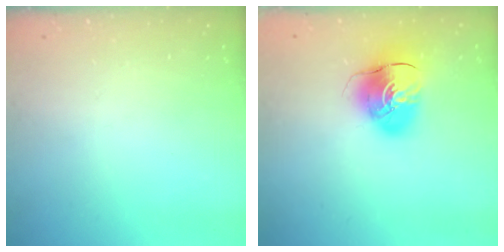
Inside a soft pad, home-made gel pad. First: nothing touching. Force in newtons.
{"total": 9.9, "press": 9.8, "slide": 1.4}